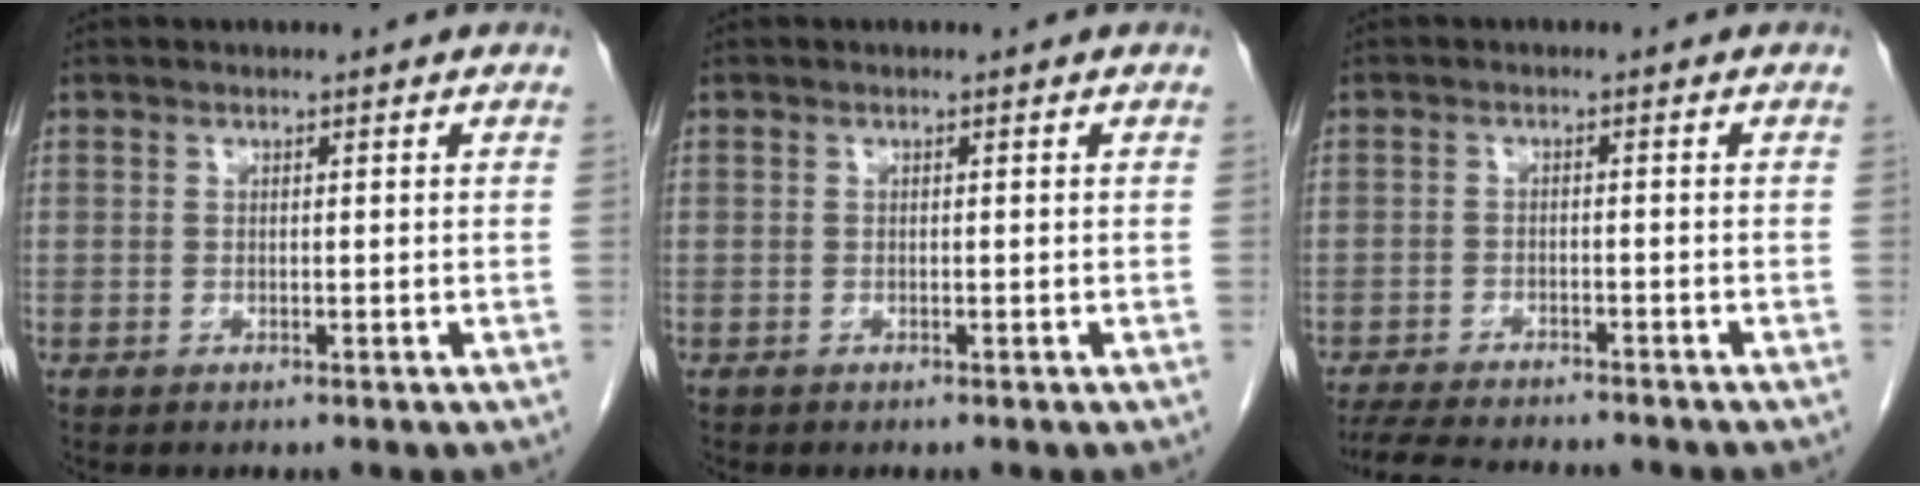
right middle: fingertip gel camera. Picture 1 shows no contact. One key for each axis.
{"total": 0.0}
{"total": 10.9, "fx": -9.9, "fy": 1.7, "fz": 4.2, "tx": -0.075, "ty": -0.013, "tz": -0.146}